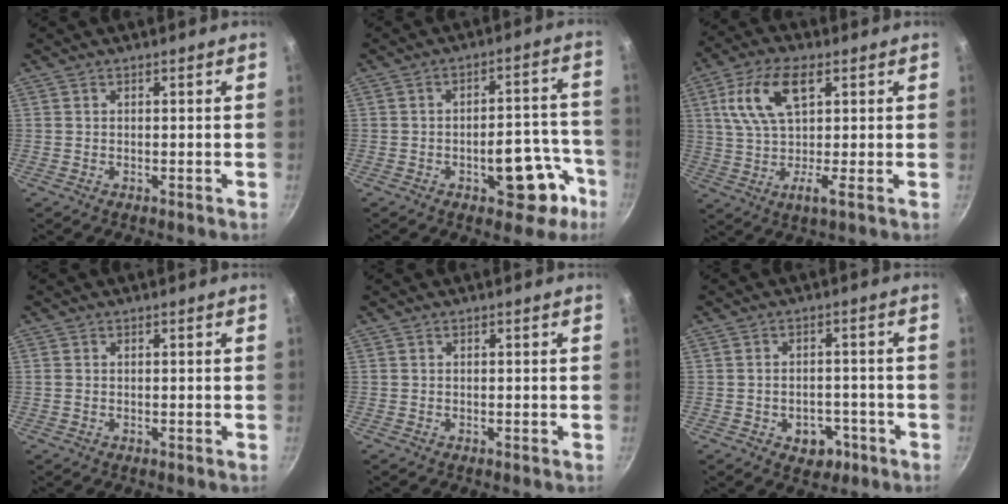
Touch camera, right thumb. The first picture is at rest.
{"total": 12.2, "force": [-5.6, 6.0, 9.0], "torque": [-0.066, 0.051, -0.067]}
{"total": 11.9, "force": [3.6, 5.0, 10.2], "torque": [-0.190, 0.015, 0.052]}
{"total": 0.7, "force": [0.1, 0.5, 0.4], "torque": [-0.008, 0.002, 0.000]}
{"total": 0.0}
{"total": 5.9, "force": [-2.7, 4.2, 3.1], "torque": [-0.023, 0.018, -0.027]}